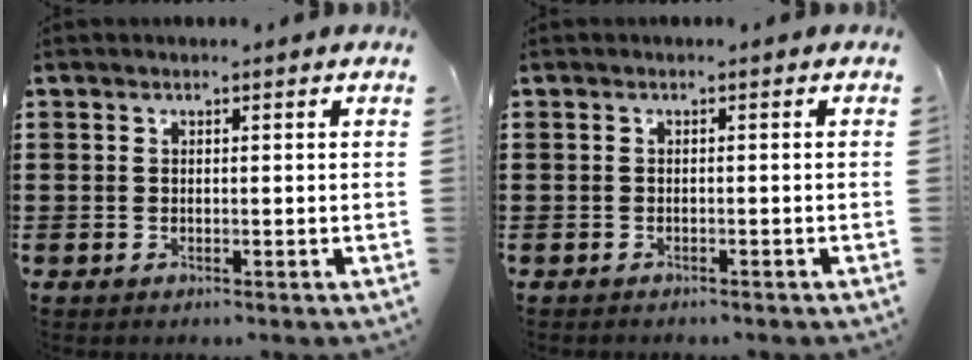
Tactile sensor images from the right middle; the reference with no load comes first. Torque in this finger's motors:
{"motor_torque": [0.07, 0.14, -0.03, -0.01]}